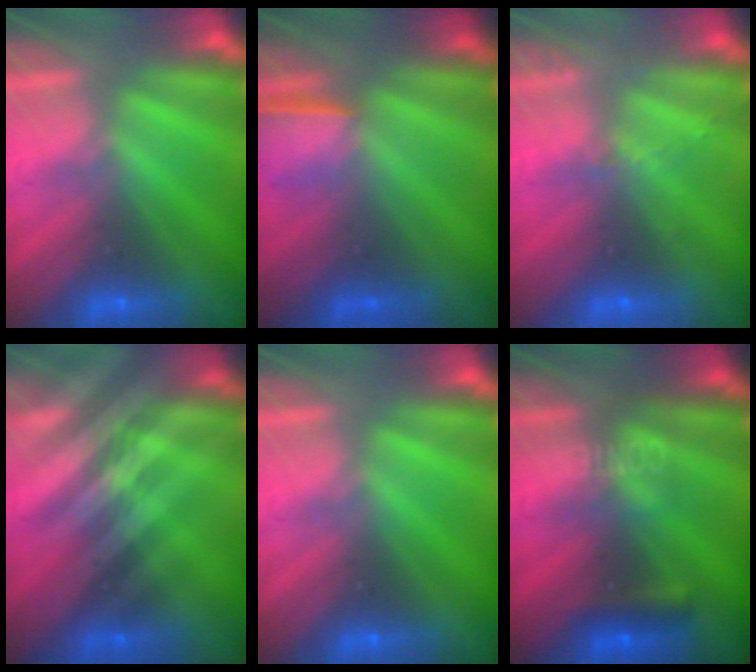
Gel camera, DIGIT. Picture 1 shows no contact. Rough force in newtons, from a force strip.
{"total": 1.3}
{"total": 2.0}
{"total": 2.4}
{"total": 0.0}
{"total": 8.7}